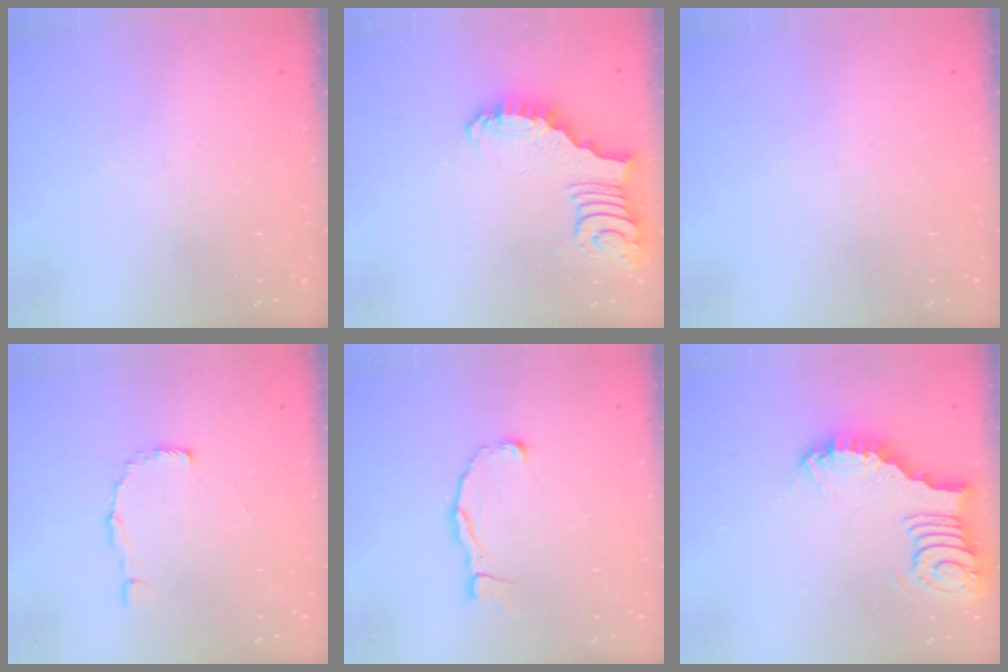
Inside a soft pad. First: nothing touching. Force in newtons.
{"total": 2.6, "press": 2.6, "slide": 0.3}
{"total": 0.0}
{"total": 2.5, "press": 2.5, "slide": 0.1}
{"total": 4.5, "press": 4.4, "slide": 0.6}
{"total": 4.9, "press": 4.8, "slide": 0.3}